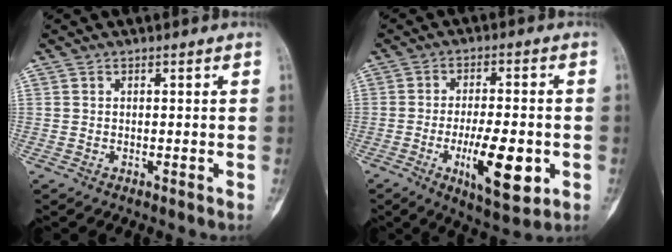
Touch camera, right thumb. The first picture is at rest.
{"total": 12.8, "force": [-3.6, 4.5, 11.5], "torque": [-0.176, -0.002, -0.050]}